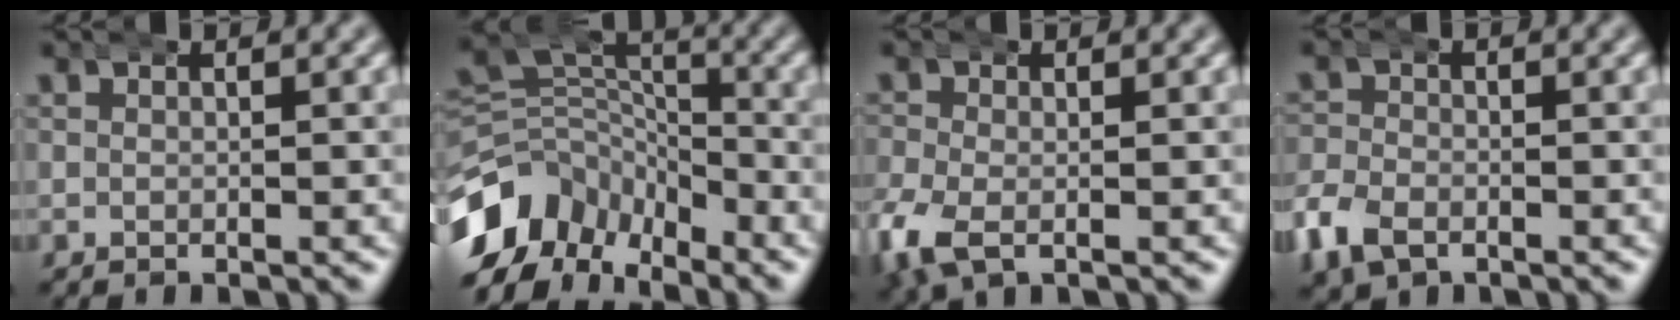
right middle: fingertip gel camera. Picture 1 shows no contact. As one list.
[{"total": 11.0, "force": [-3.6, 8.6, 5.8], "torque": [-0.108, -0.030, -0.061]}, {"total": 3.7, "force": [-1.4, 2.5, 2.4], "torque": [-0.081, -0.021, -0.016]}, {"total": 3.4, "force": [-1.8, 2.5, 1.6], "torque": [-0.049, -0.009, -0.029]}]